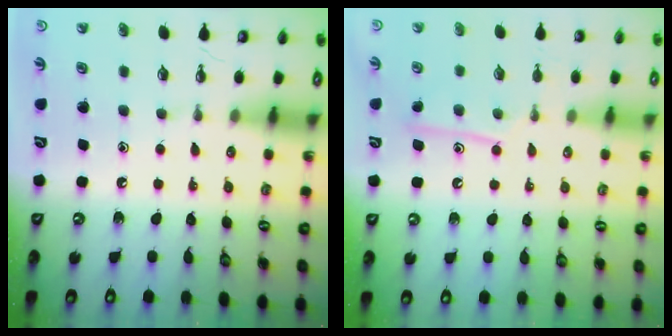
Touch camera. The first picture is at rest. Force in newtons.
{"total": 10.9, "press": 10.9, "slide": 0.8}